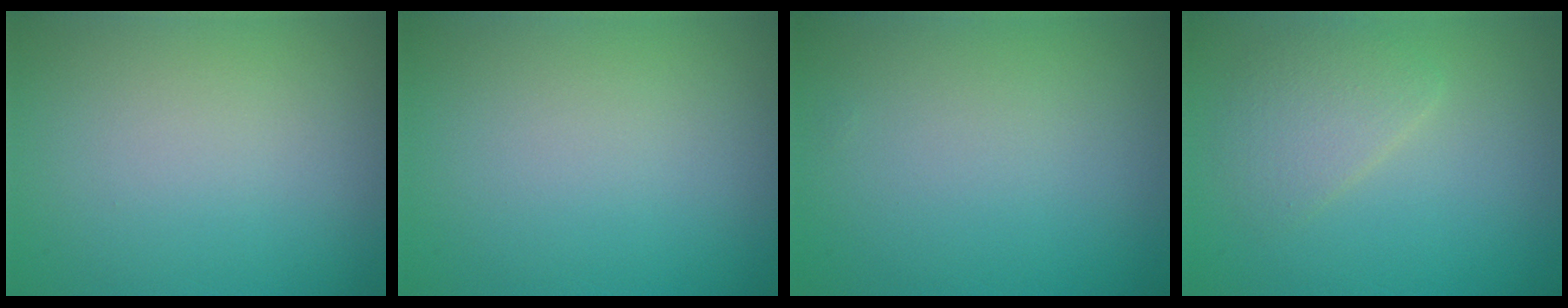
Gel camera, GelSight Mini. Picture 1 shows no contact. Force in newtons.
{"total": 0.0}
{"total": 0.0}
{"total": 2.5, "press": 2.5, "slide": 0.1}